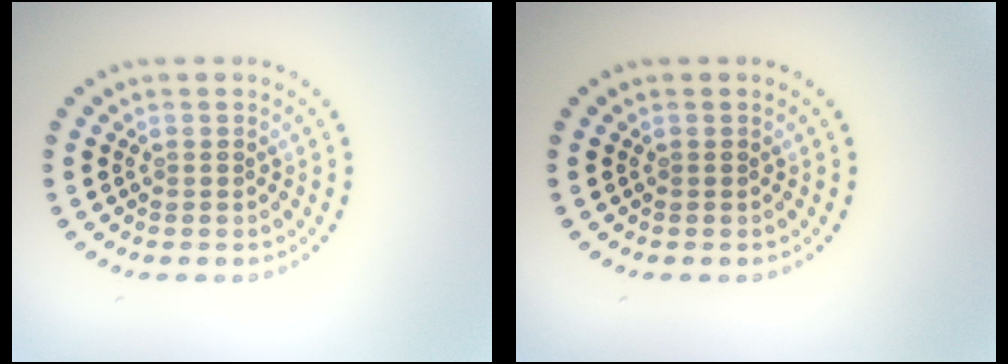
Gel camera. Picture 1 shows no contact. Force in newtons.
{"total": 0.0}